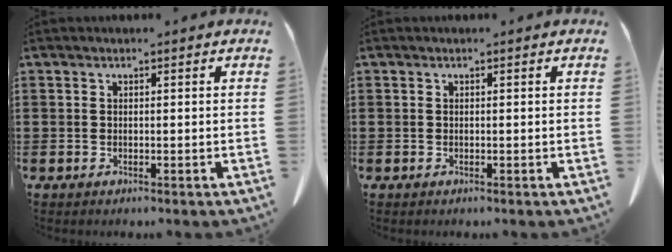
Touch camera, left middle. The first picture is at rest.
{"total": 0.0}